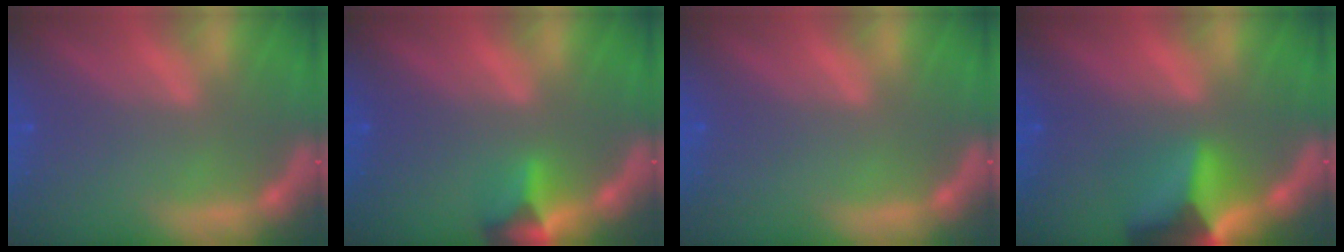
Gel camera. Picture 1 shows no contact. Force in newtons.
{"total": 2.9}
{"total": 0.0}
{"total": 7.4}